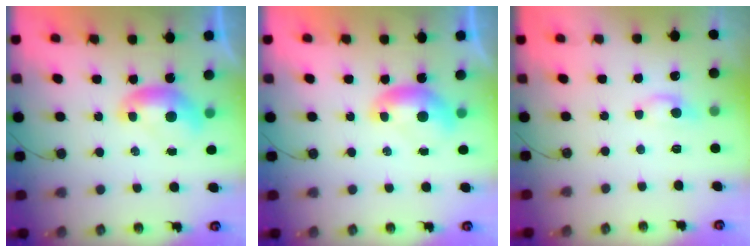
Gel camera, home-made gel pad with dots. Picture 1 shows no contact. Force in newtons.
{"total": 0.0}
{"total": 1.7, "press": 1.6, "slide": 0.6}